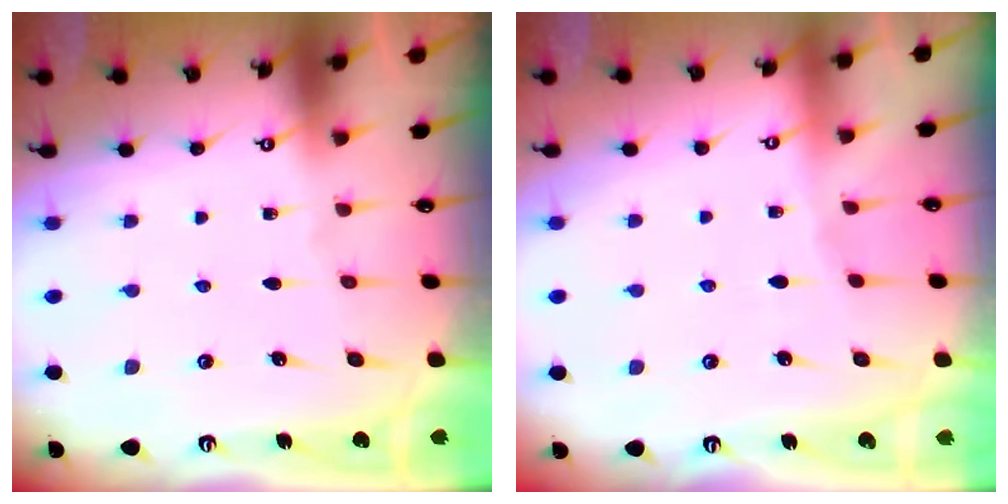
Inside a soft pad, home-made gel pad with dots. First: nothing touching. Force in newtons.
{"total": 2.4, "press": 2.3, "slide": 0.5}